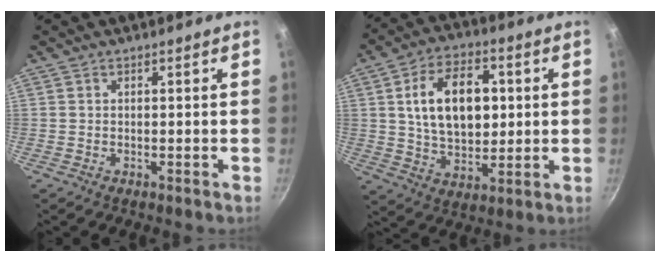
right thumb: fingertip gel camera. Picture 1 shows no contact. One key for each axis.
{"total": 15.6, "fx": 2.7, "fy": 9.9, "fz": 11.8, "tx": -0.167, "ty": 0.001, "tz": 0.047}